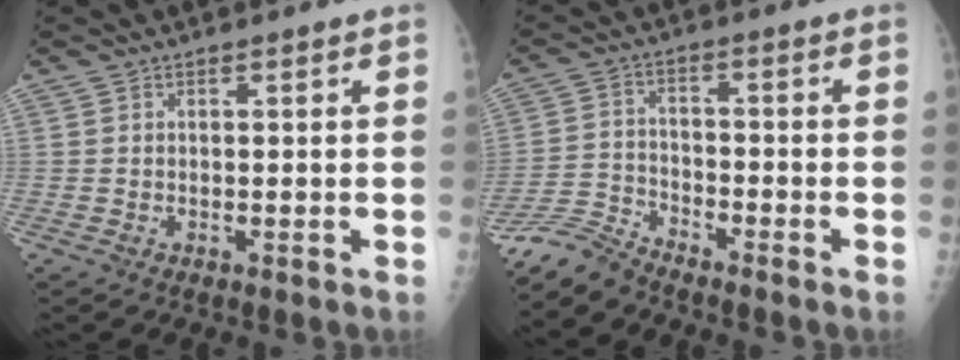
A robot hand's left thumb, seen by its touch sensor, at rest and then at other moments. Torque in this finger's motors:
{"motor_torque": [0.02, 0.03, -0.49, 0.52, 0.01]}